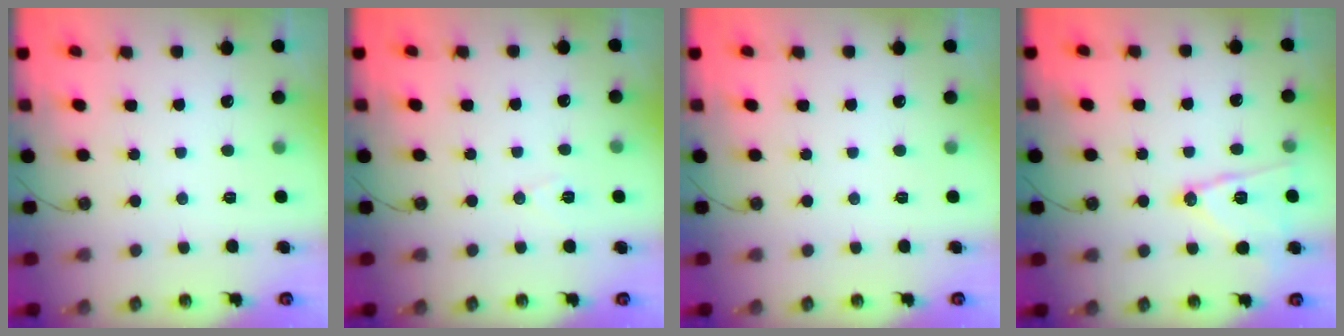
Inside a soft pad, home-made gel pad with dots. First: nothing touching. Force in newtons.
{"total": 6.2, "press": 4.2, "slide": 4.6}
{"total": 2.0, "press": 0.4, "slide": 2.0}
{"total": 12.8, "press": 12.8, "slide": 0.7}